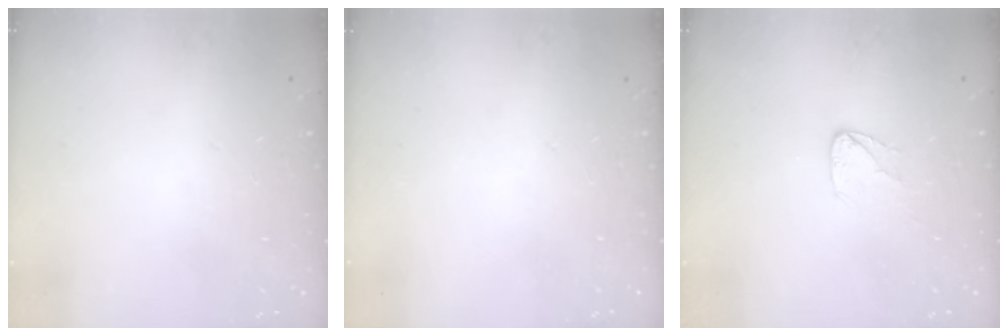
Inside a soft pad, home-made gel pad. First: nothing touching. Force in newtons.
{"total": 0.0}
{"total": 4.5, "press": 4.4, "slide": 0.3}